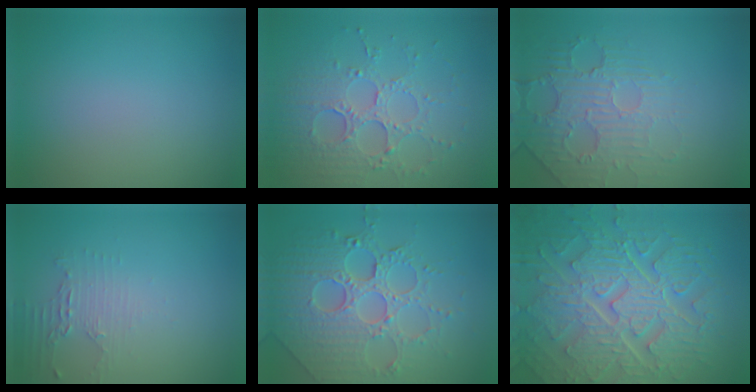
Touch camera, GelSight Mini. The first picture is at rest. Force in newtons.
{"total": 3.9, "press": 3.6, "slide": 1.4}
{"total": 2.9, "press": 2.4, "slide": 1.6}
{"total": 2.2, "press": 1.6, "slide": 1.5}
{"total": 8.2, "press": 5.9, "slide": 5.6}
{"total": 10.4, "press": 7.1, "slide": 7.5}